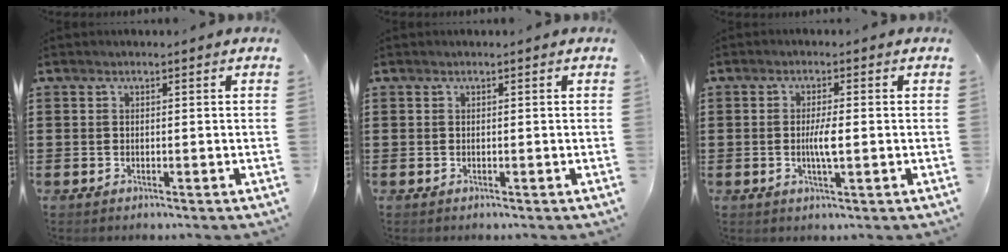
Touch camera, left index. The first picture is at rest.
{"total": 0.0}
{"total": 3.5, "force": [-0.3, 0.6, 3.4], "torque": [-0.069, -0.004, -0.010]}